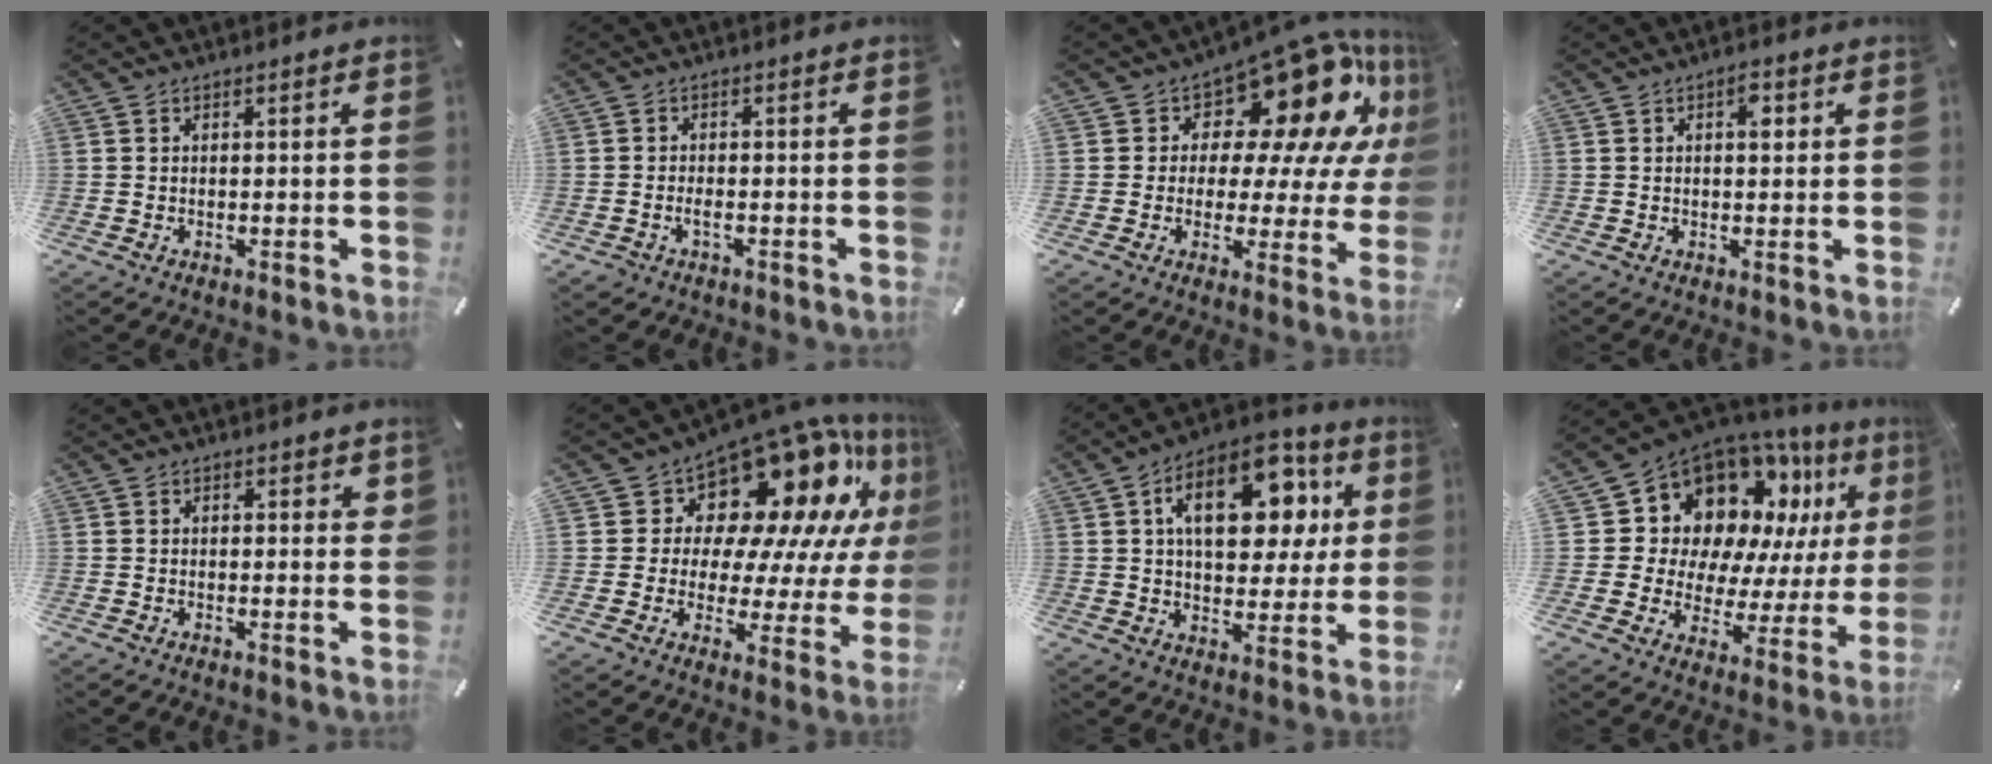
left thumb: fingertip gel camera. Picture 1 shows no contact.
{"total": 2.1, "force": [-1.1, 1.3, 1.2], "torque": [-0.024, 0.003, -0.021]}
{"total": 17.5, "force": [10.2, 9.1, 10.9], "torque": [-0.142, -0.091, 0.168]}
{"total": 2.8, "force": [0.8, 1.4, 2.3], "torque": [-0.025, -0.002, 0.007]}
{"total": 1.4, "force": [0.7, 0.9, 0.7], "torque": [0.001, -0.002, 0.008]}
{"total": 17.2, "force": [12.2, 8.5, 8.5], "torque": [-0.117, -0.126, 0.200]}
{"total": 19.2, "force": [6.6, 11.5, 13.9], "torque": [-0.208, -0.012, 0.112]}
{"total": 14.7, "force": [9.1, 10.0, 5.8], "torque": [-0.094, -0.096, 0.163]}